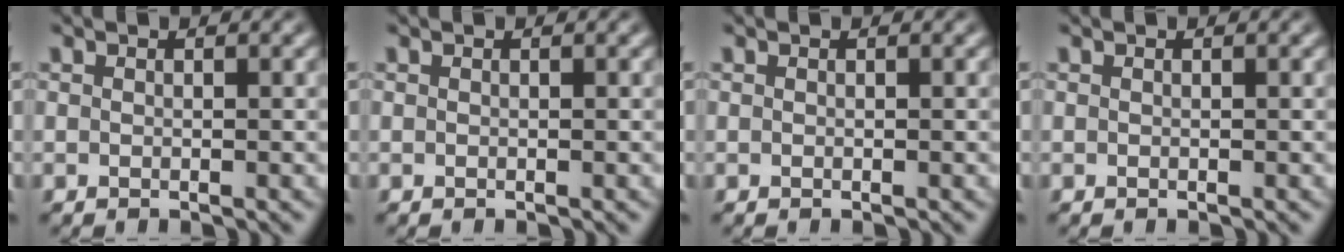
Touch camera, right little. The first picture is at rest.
{"total": 0.0}
{"total": 0.0}
{"total": 0.0}